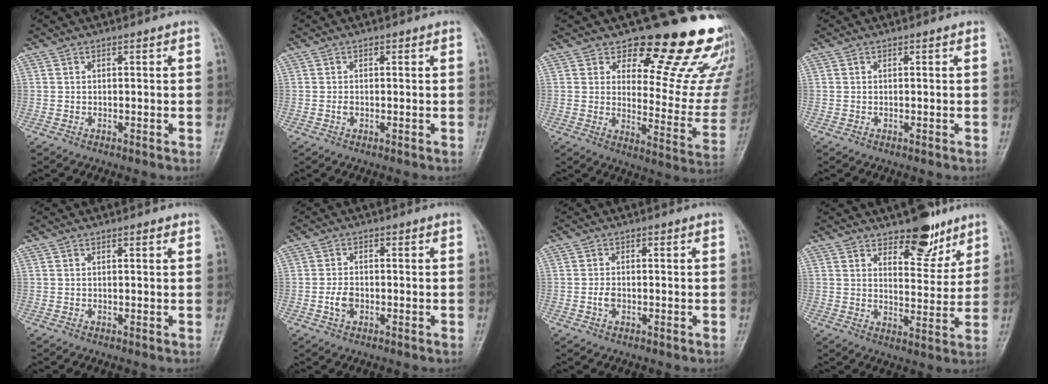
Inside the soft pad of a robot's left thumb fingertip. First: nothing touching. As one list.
[{"total": 0.9, "force": [-0.1, 0.7, 0.6], "torque": [-0.009, 0.000, -0.004]}, {"total": 20.4, "force": [16.3, 7.2, 9.9], "torque": [-0.071, -0.135, 0.200]}, {"total": 0.0}, {"total": 0.9, "force": [0.6, 0.3, 0.7], "torque": [-0.009, -0.002, 0.007]}, {"total": 3.3, "force": [-0.9, 2.2, 2.2], "torque": [-0.038, 0.009, -0.020]}, {"total": 2.0, "force": [-0.5, 1.3, 1.4], "torque": [-0.023, 0.004, -0.012]}, {"total": 7.9, "force": [5.8, 4.7, 2.5], "torque": [0.006, -0.037, 0.078]}]